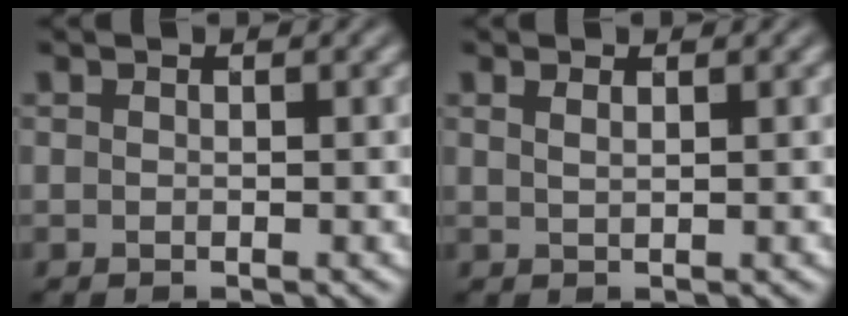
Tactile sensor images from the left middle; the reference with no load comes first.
{"total": 1.0, "force": [0.5, 0.4, 0.7], "torque": [-0.011, 0.003, 0.006]}